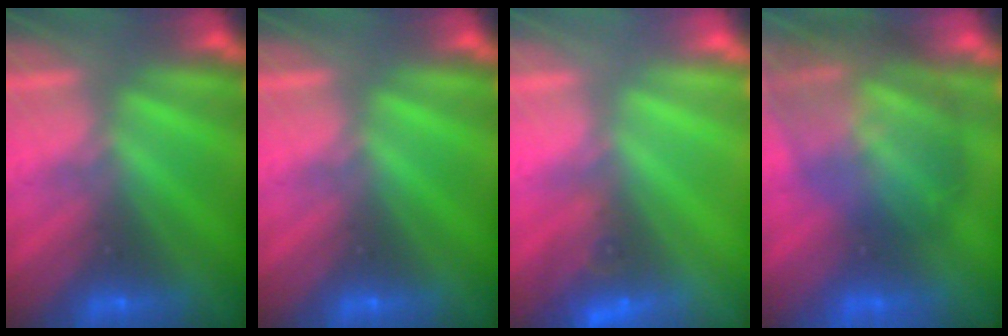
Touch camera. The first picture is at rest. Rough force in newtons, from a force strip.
{"total": 0.0}
{"total": 2.6}
{"total": 10.6}